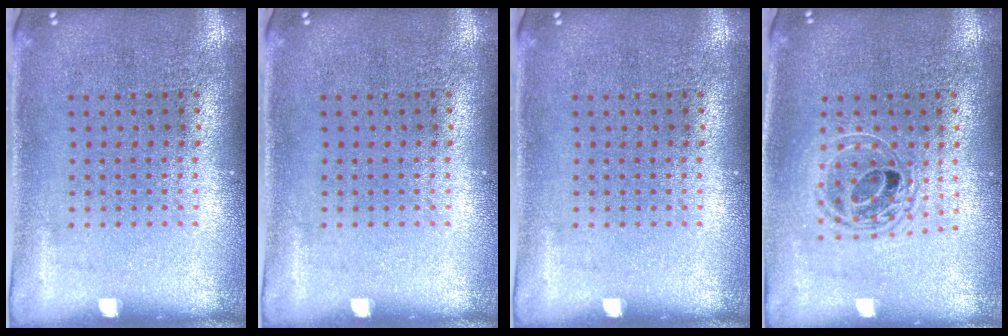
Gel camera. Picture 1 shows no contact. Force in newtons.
{"total": 0.0}
{"total": 0.0}
{"total": 1.7, "press": 1.4, "slide": 1.0}